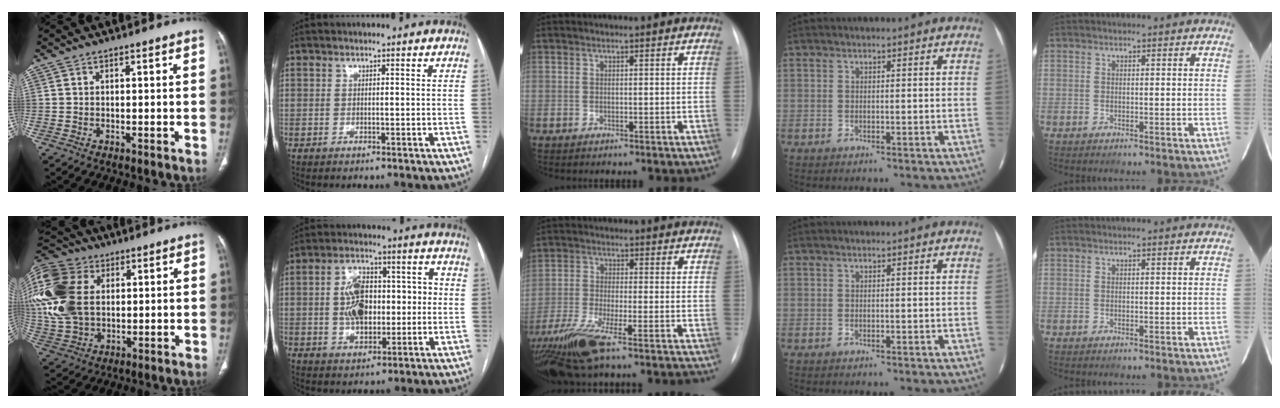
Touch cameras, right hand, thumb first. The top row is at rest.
{"thumb": {"total": 23.0, "force": [4.6, 16.2, 15.6], "torque": [-0.366, 0.015, 0.091]}, "index": {"total": 10.5, "force": [-0.2, 6.4, 8.3], "torque": [-0.150, 0.034, 0.002]}, "middle": {"total": 14.7, "force": [-11.8, 0.1, 8.8], "torque": [-0.177, -0.036, -0.203]}}